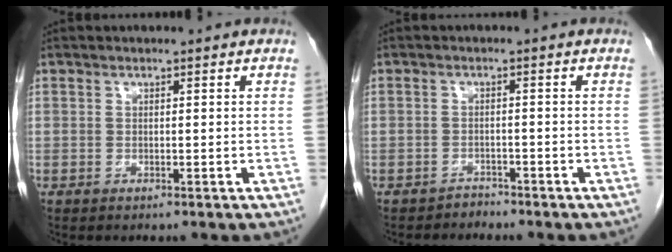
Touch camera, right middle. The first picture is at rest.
{"total": 1.4, "force": [-1.3, 0.3, -0.4], "torque": [0.008, -0.003, -0.023]}